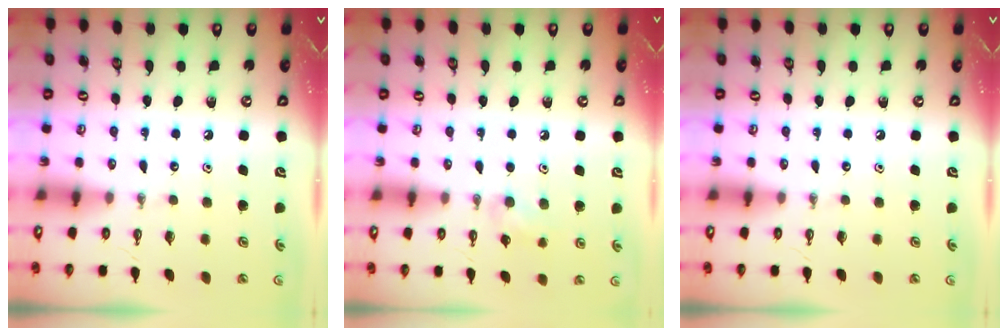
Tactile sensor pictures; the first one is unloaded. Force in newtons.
{"total": 8.2, "press": 7.4, "slide": 3.4}
{"total": 0.0}